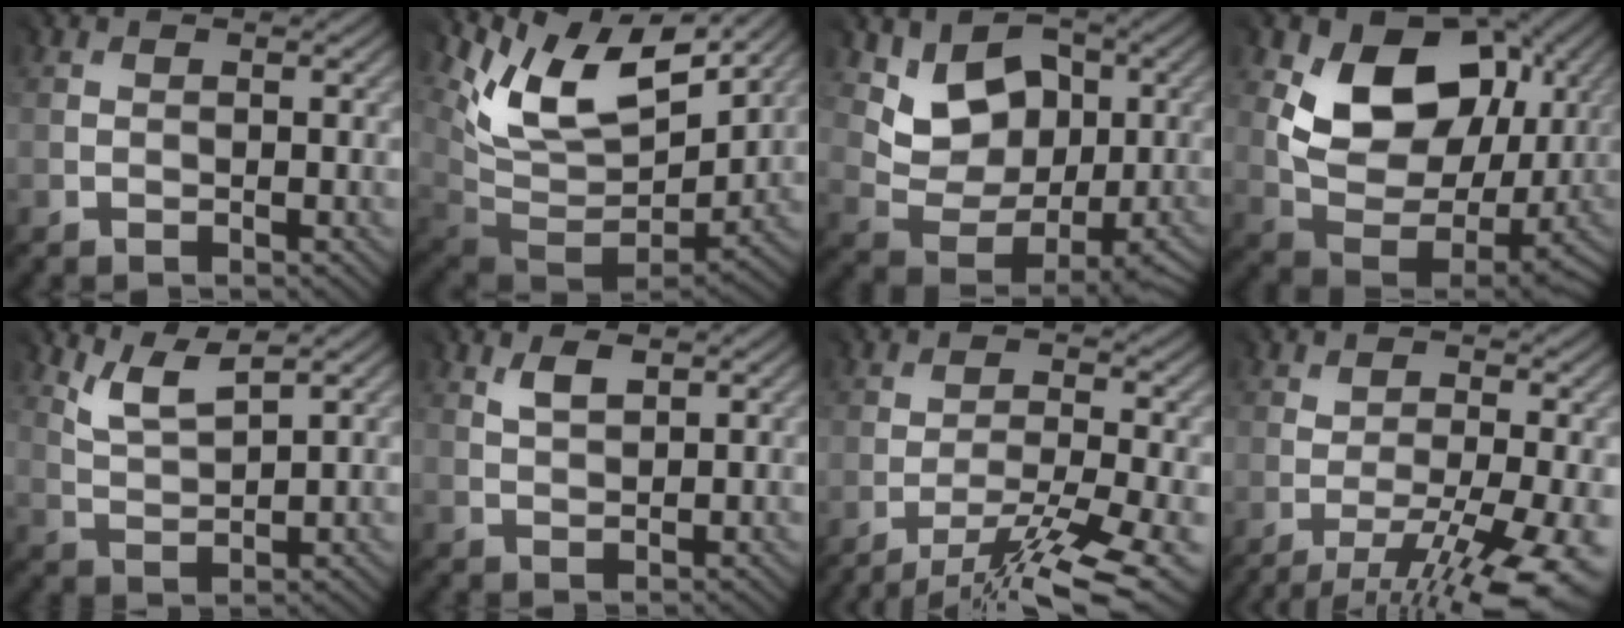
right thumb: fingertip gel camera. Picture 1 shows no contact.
{"total": 12.0, "force": [8.4, 5.8, 6.3], "torque": [-0.137, 0.018, 0.158]}
{"total": 6.2, "force": [2.7, 4.9, 2.7], "torque": [-0.048, -0.010, 0.046]}
{"total": 12.0, "force": [4.8, 8.6, 6.8], "torque": [-0.112, -0.012, 0.091]}
{"total": 4.8, "force": [4.4, 0.8, 1.8], "torque": [-0.044, -0.001, 0.093]}
{"total": 2.5, "force": [2.3, 0.9, 0.6], "torque": [-0.020, 0.004, 0.046]}
{"total": 10.0, "force": [-7.9, 1.6, 5.9], "torque": [-0.107, -0.013, -0.118]}
{"total": 9.1, "force": [-5.2, 2.4, 7.0], "torque": [-0.115, -0.015, -0.080]}